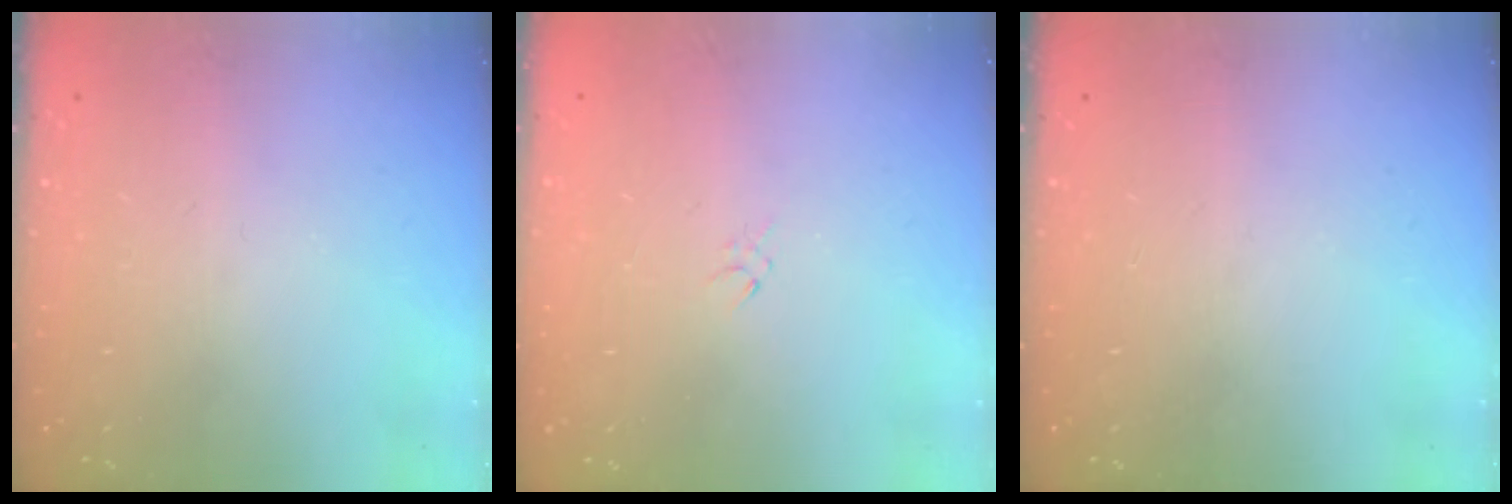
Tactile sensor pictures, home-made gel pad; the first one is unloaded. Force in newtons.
{"total": 0.9, "press": 0.8, "slide": 0.4}
{"total": 0.0}